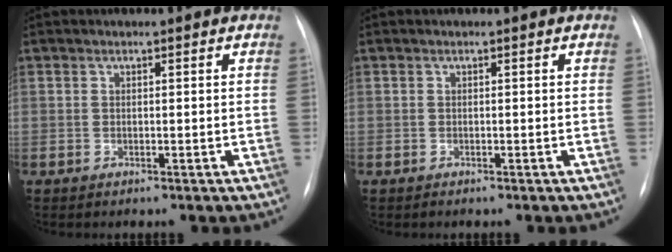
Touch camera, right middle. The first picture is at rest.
{"total": 0.0}